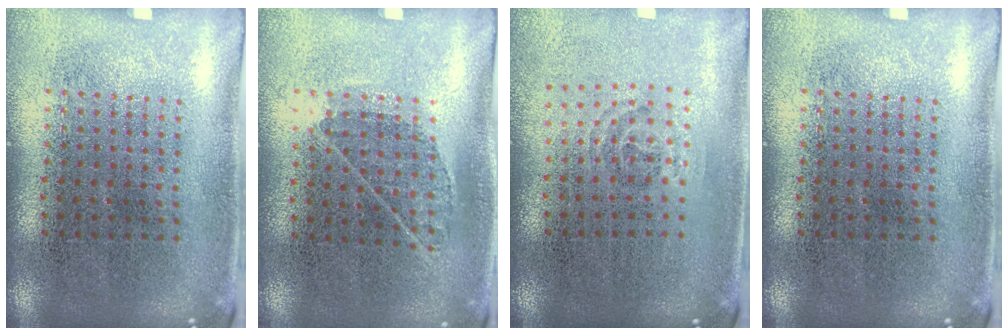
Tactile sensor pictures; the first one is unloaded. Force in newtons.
{"total": 0.8, "press": 0.6, "slide": 0.5}
{"total": 0.8, "press": 0.5, "slide": 0.7}
{"total": 0.0}